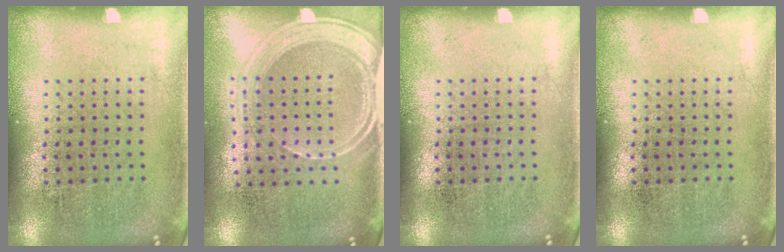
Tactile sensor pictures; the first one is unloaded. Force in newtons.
{"total": 1.9, "press": 1.6, "slide": 1.1}
{"total": 0.0}
{"total": 0.0}